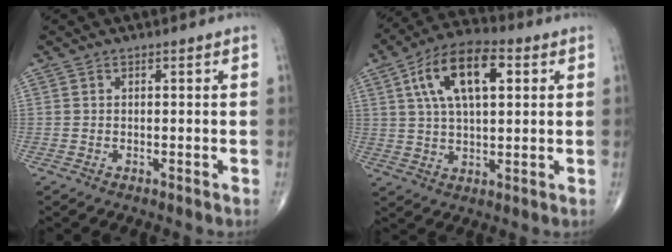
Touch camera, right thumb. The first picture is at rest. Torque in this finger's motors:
{"motor_torque": [-0.36, 2.56, 1.50, 0.84, 0.13]}